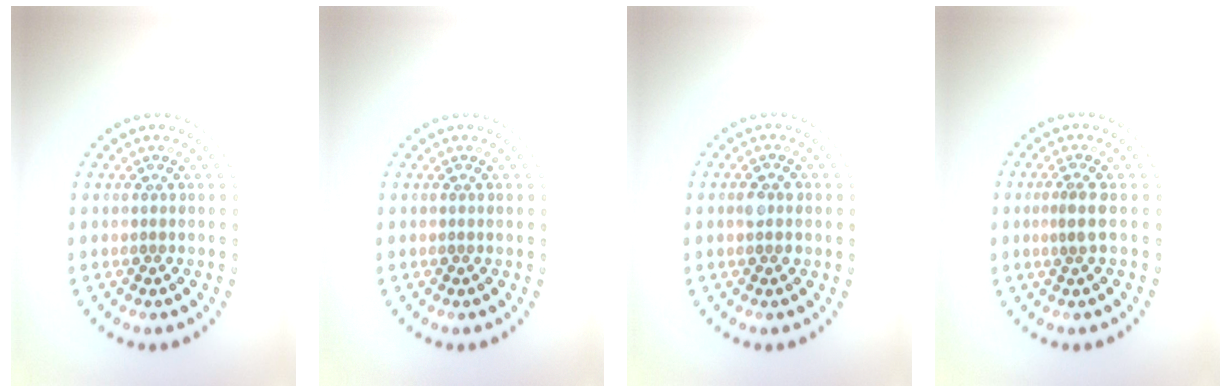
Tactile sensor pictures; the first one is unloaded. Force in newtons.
{"total": 0.0}
{"total": 1.5, "press": 1.5, "slide": 0.1}
{"total": 1.3, "press": 0.8, "slide": 1.1}